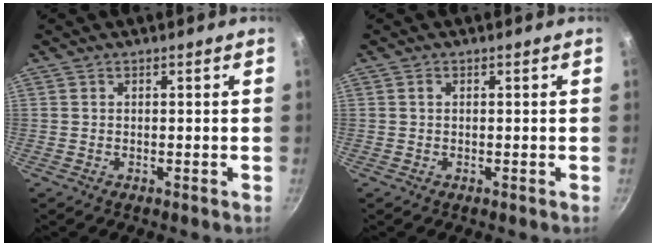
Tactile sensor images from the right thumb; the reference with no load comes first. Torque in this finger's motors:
{"motor_torque": [-0.33, 0.57, 0.27, -0.30, 0.00]}